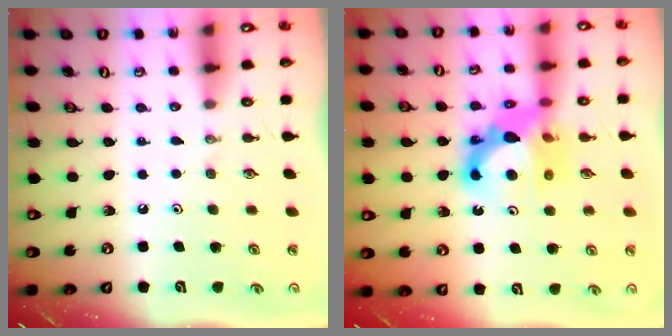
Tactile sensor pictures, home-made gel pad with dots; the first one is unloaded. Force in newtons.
{"total": 12.6, "press": 12.4, "slide": 2.4}